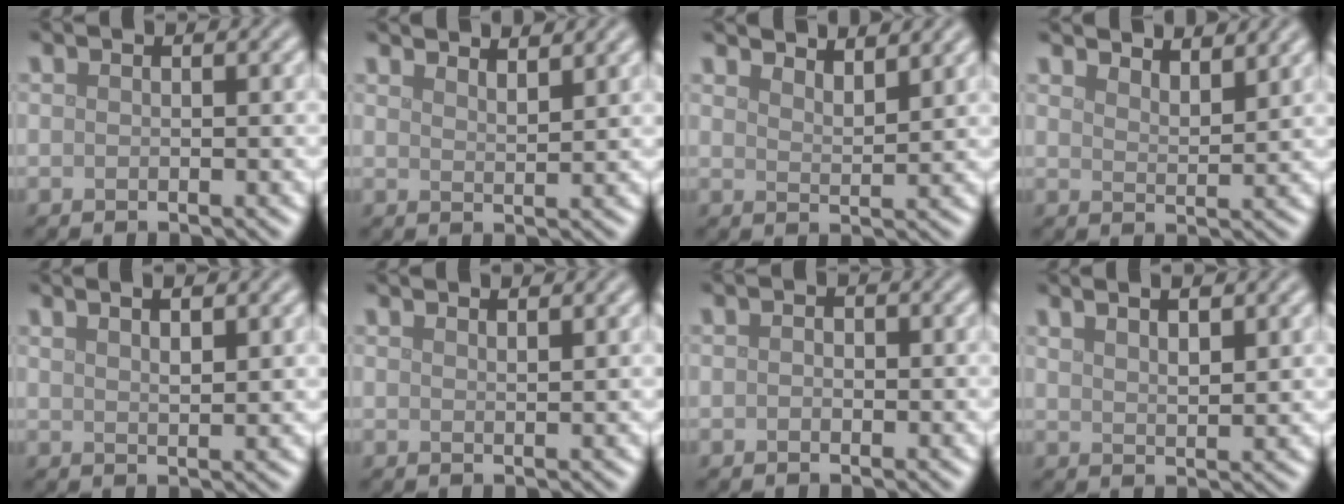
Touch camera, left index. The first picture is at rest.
{"total": 3.9, "force": [3.5, 0.8, 1.4], "torque": [-0.008, 0.012, 0.040]}
{"total": 4.3, "force": [4.0, 0.7, 1.3], "torque": [-0.018, 0.005, 0.051]}
{"total": 4.9, "force": [4.6, 0.9, 1.6], "torque": [-0.021, 0.005, 0.056]}
{"total": 3.1, "force": [2.0, 0.9, 2.2], "torque": [-0.014, 0.006, 0.018]}
{"total": 1.9, "force": [1.7, 0.3, 0.7], "torque": [-0.004, 0.006, 0.016]}
{"total": 0.8, "force": [0.1, 0.6, 0.5], "torque": [-0.008, -0.003, -0.003]}
{"total": 3.6, "force": [2.5, 1.1, 2.4], "torque": [-0.019, 0.008, 0.026]}